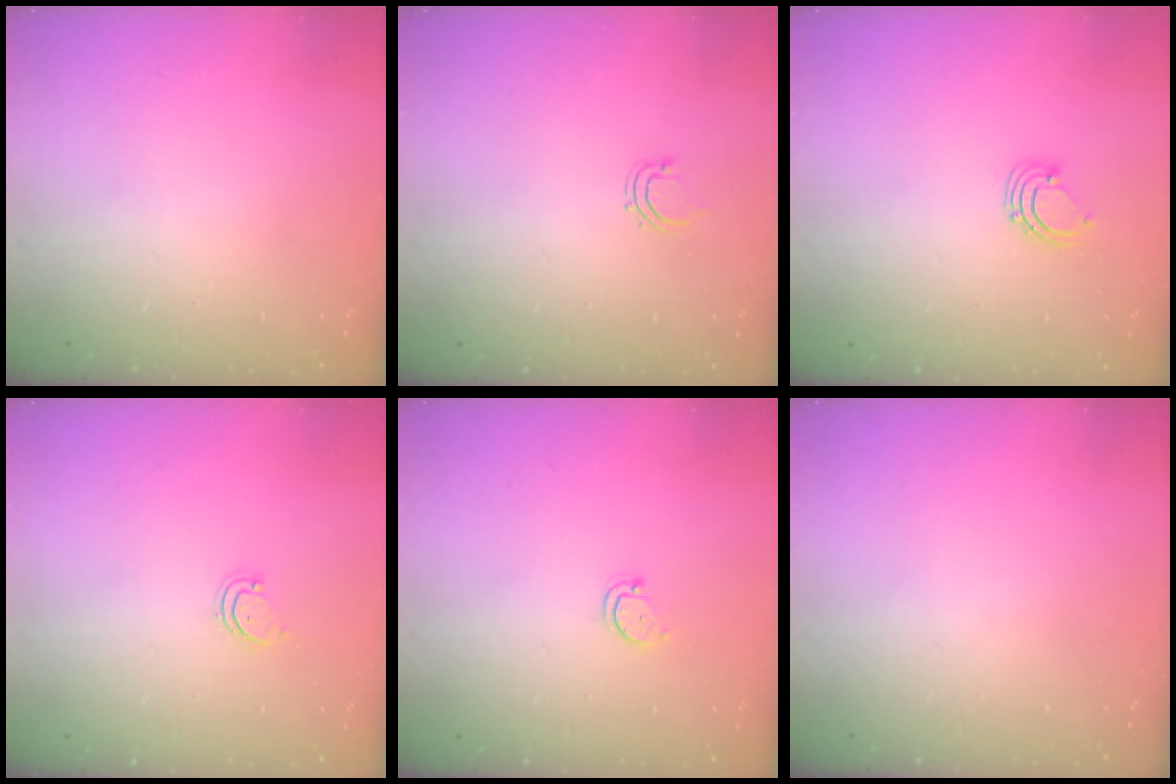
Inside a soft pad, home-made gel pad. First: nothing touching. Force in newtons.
{"total": 2.8, "press": 2.7, "slide": 0.5}
{"total": 2.9, "press": 2.9, "slide": 0.2}
{"total": 1.9, "press": 1.9, "slide": 0.2}
{"total": 2.3, "press": 2.3, "slide": 0.4}
{"total": 0.0}